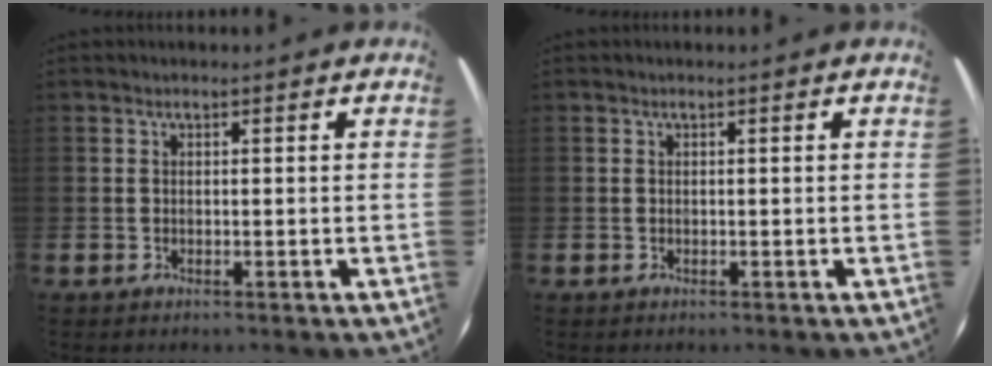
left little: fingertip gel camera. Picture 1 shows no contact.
{"total": 0.0}